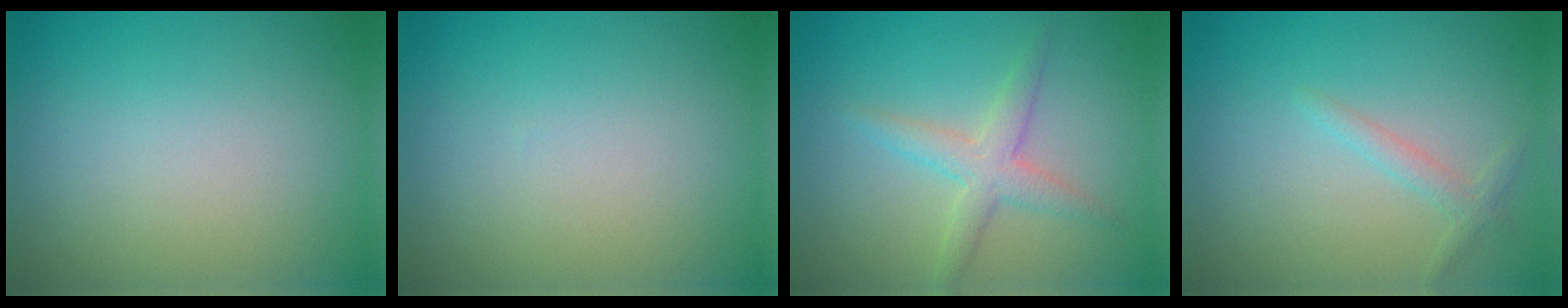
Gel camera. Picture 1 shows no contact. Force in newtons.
{"total": 0.0}
{"total": 2.8, "press": 2.8, "slide": 0.0}
{"total": 1.4, "press": 1.4, "slide": 0.1}